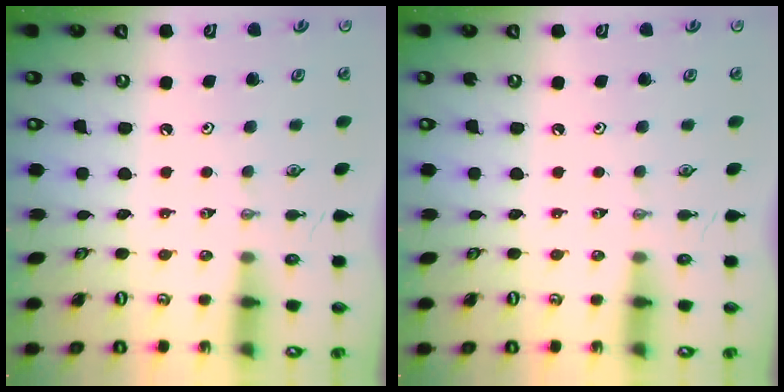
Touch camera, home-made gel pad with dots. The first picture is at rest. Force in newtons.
{"total": 0.0}